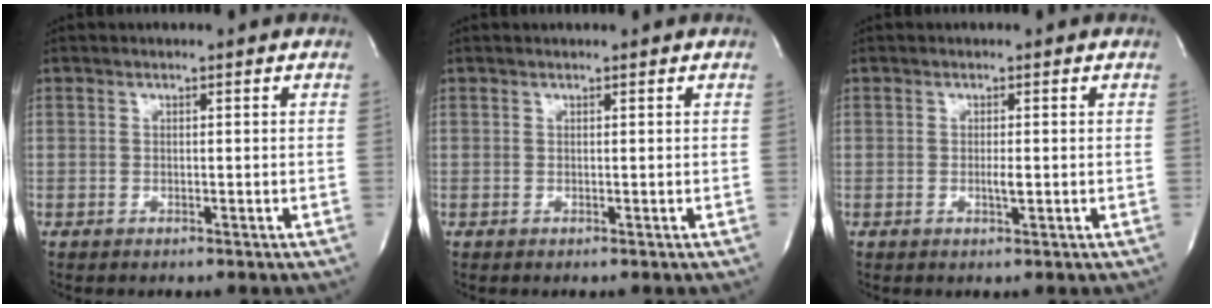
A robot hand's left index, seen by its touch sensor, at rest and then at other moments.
{"total": 0.7, "force": [0.6, 0.0, 0.2], "torque": [-0.005, 0.008, 0.012]}
{"total": 1.2, "force": [-0.4, 0.2, 1.2], "torque": [-0.023, -0.007, -0.006]}